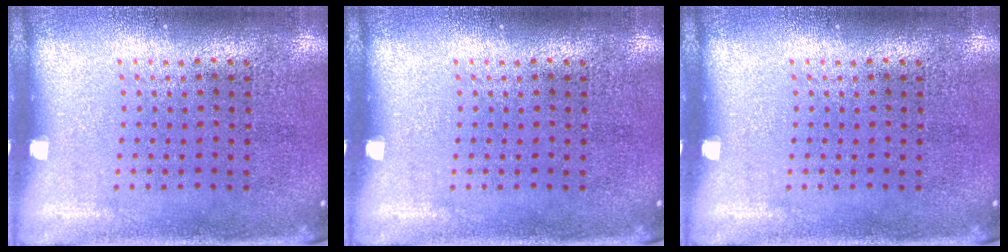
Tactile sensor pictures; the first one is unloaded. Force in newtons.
{"total": 0.0}
{"total": 0.0}